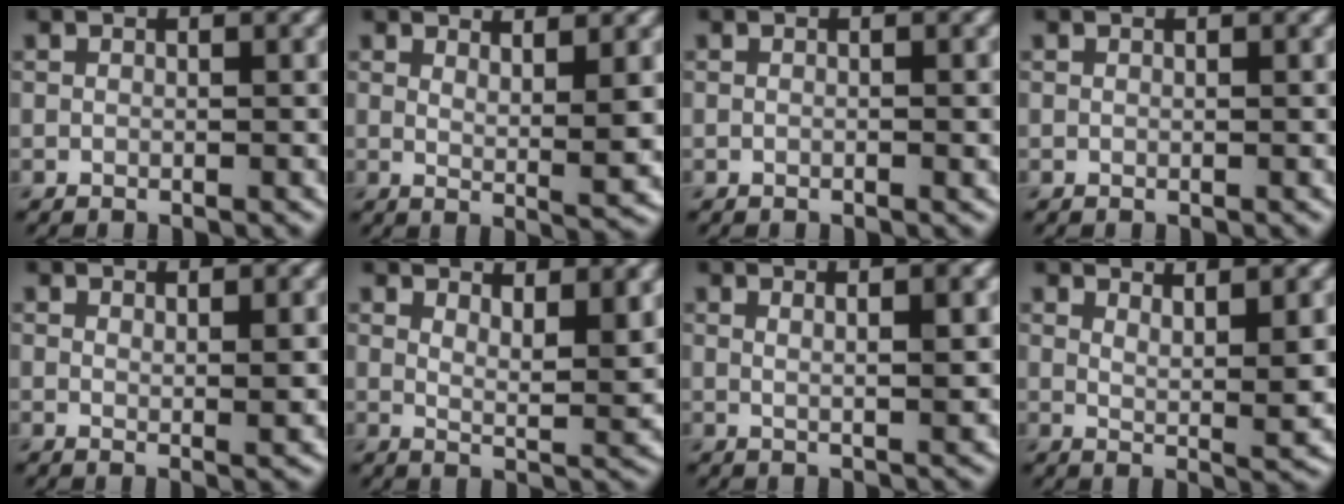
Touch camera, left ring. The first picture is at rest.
{"total": 4.1, "force": [2.3, 0.8, 3.3], "torque": [-0.043, -0.008, 0.037]}
{"total": 0.7, "force": [-0.2, 0.1, 0.6], "torque": [-0.012, -0.002, -0.006]}
{"total": 0.0}
{"total": 1.9, "force": [1.1, 0.4, 1.5], "torque": [-0.018, -0.005, 0.017]}
{"total": 5.7, "force": [3.7, 1.7, 4.0], "torque": [-0.048, 0.001, 0.057]}
{"total": 4.1, "force": [1.7, 1.3, 3.6], "torque": [-0.029, 0.010, 0.005]}
{"total": 4.6, "force": [2.9, 0.9, 3.4], "torque": [-0.044, -0.004, 0.049]}